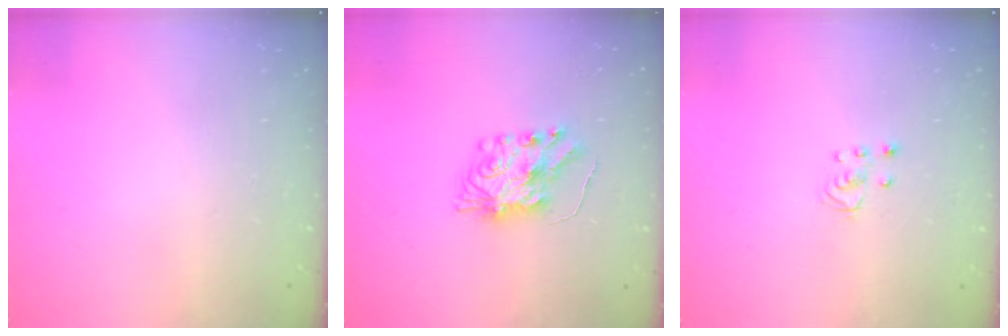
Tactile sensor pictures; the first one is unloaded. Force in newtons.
{"total": 8.1, "press": 8.1, "slide": 0.6}
{"total": 2.5, "press": 2.5, "slide": 0.2}